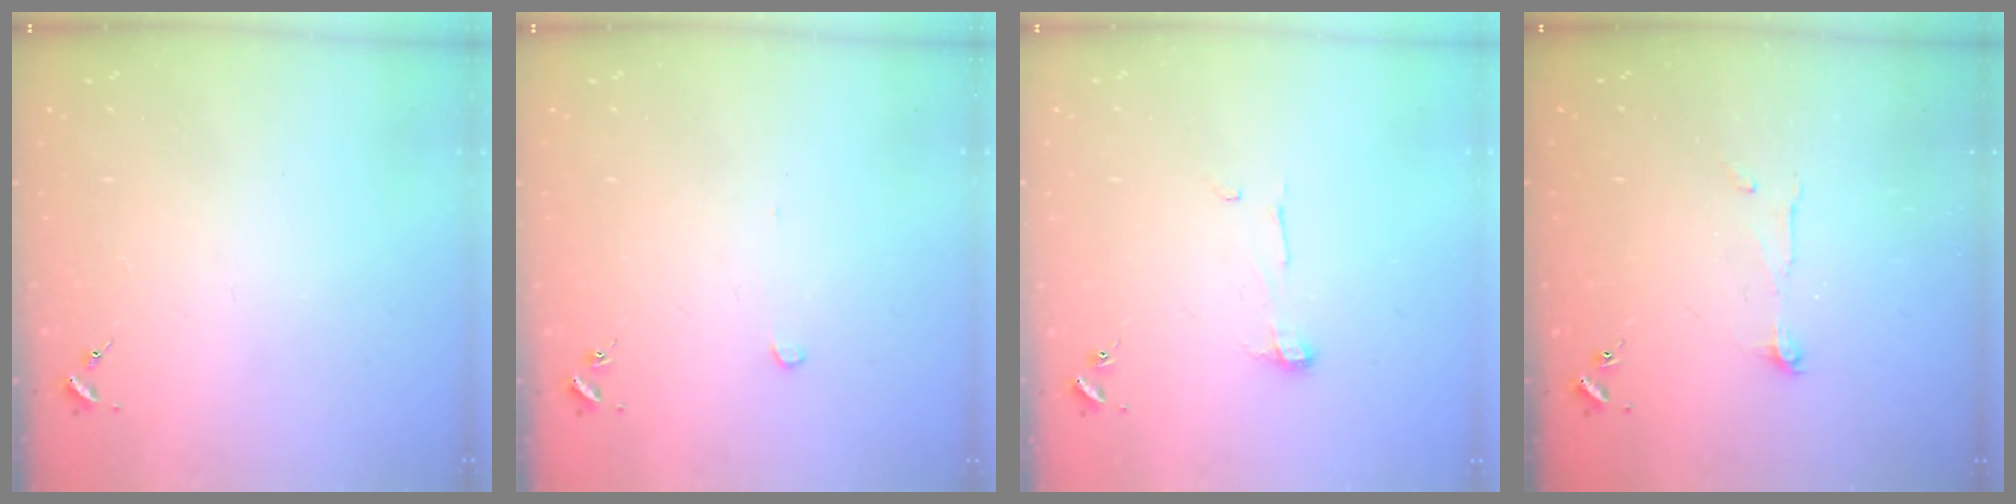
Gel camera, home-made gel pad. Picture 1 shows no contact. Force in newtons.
{"total": 2.8, "press": 2.8, "slide": 0.1}
{"total": 5.4, "press": 5.4, "slide": 0.2}
{"total": 4.8, "press": 4.8, "slide": 0.4}